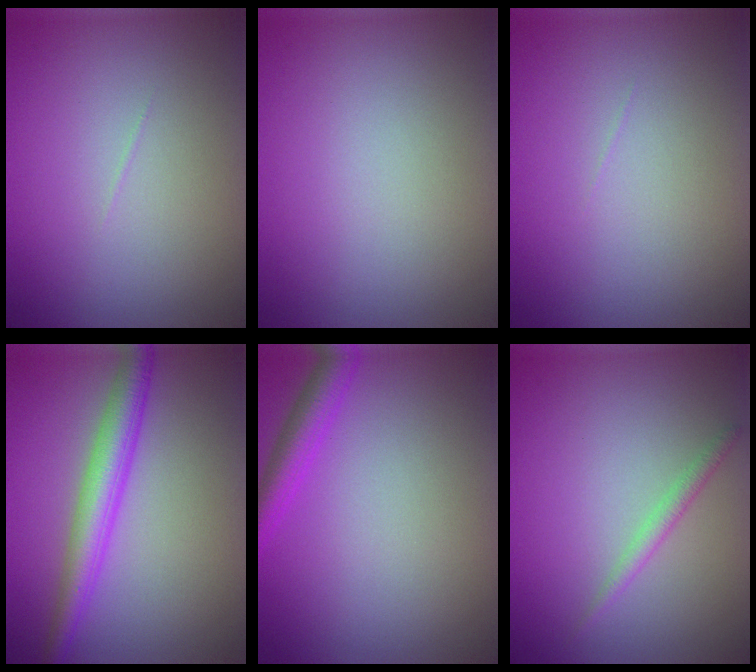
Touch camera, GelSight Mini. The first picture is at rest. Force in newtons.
{"total": 0.0}
{"total": 0.0}
{"total": 3.9, "press": 3.9, "slide": 0.2}
{"total": 2.7, "press": 2.7, "slide": 0.2}
{"total": 1.2, "press": 1.2, "slide": 0.0}